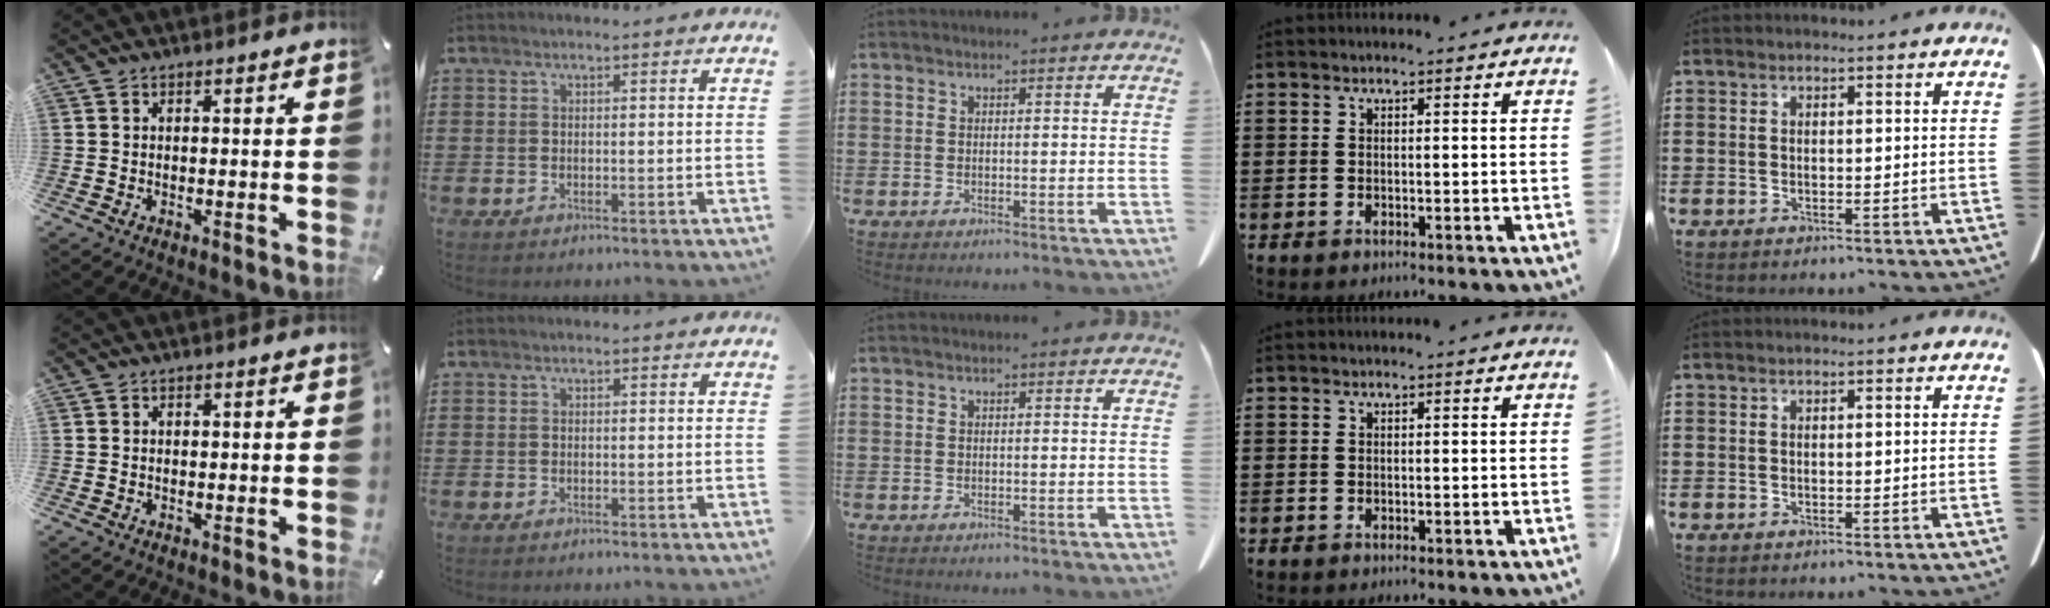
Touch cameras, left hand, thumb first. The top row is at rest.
{}